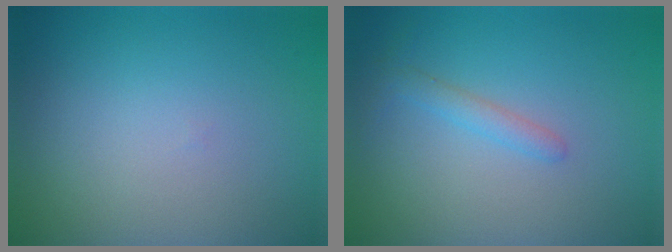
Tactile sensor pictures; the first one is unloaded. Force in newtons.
{"total": 1.4, "press": 1.4, "slide": 0.0}